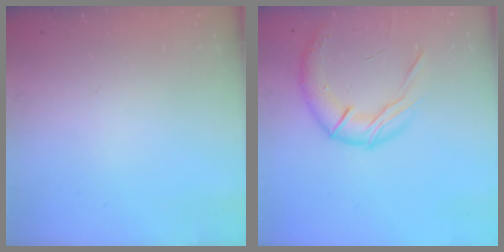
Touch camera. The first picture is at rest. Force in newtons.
{"total": 14.6, "press": 14.5, "slide": 1.6}